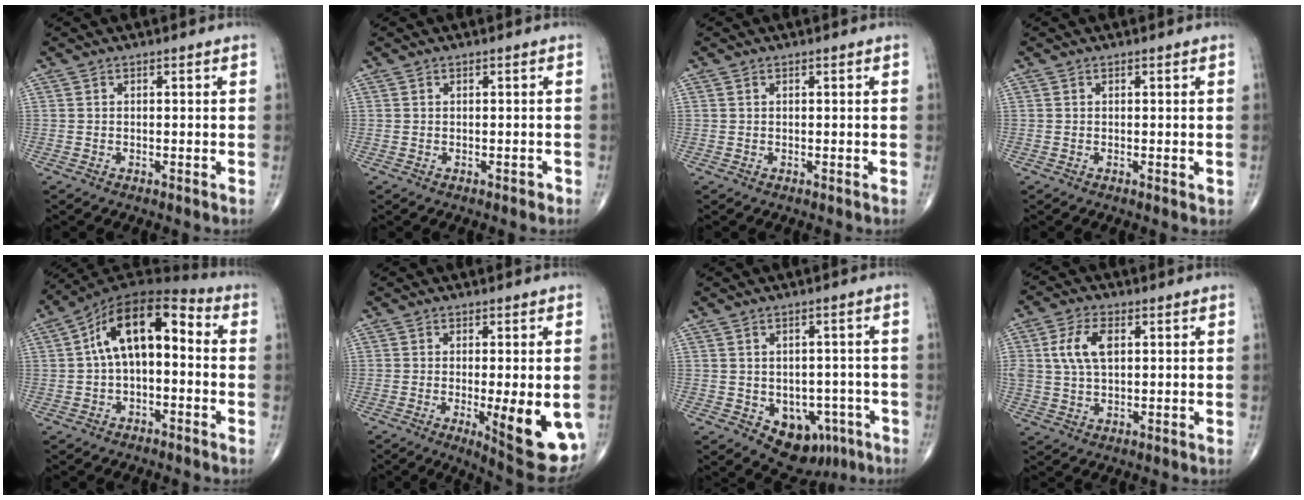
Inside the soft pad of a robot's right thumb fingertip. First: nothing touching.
{"total": 0.6, "force": [-0.2, 0.4, 0.3], "torque": [-0.005, 0.004, -0.002]}
{"total": 0.0}
{"total": 0.7, "force": [-0.1, 0.2, 0.6], "torque": [-0.007, -0.003, 0.000]}
{"total": 13.6, "force": [0.8, 7.2, 11.5], "torque": [-0.174, 0.049, -0.001]}
{"total": 13.4, "force": [-2.9, 3.6, 12.5], "torque": [-0.150, -0.025, -0.027]}
{"total": 9.5, "force": [-3.6, 6.8, 5.5], "torque": [-0.030, 0.020, -0.034]}
{"total": 7.6, "force": [1.8, 4.2, 6.0], "torque": [-0.122, 0.004, 0.036]}